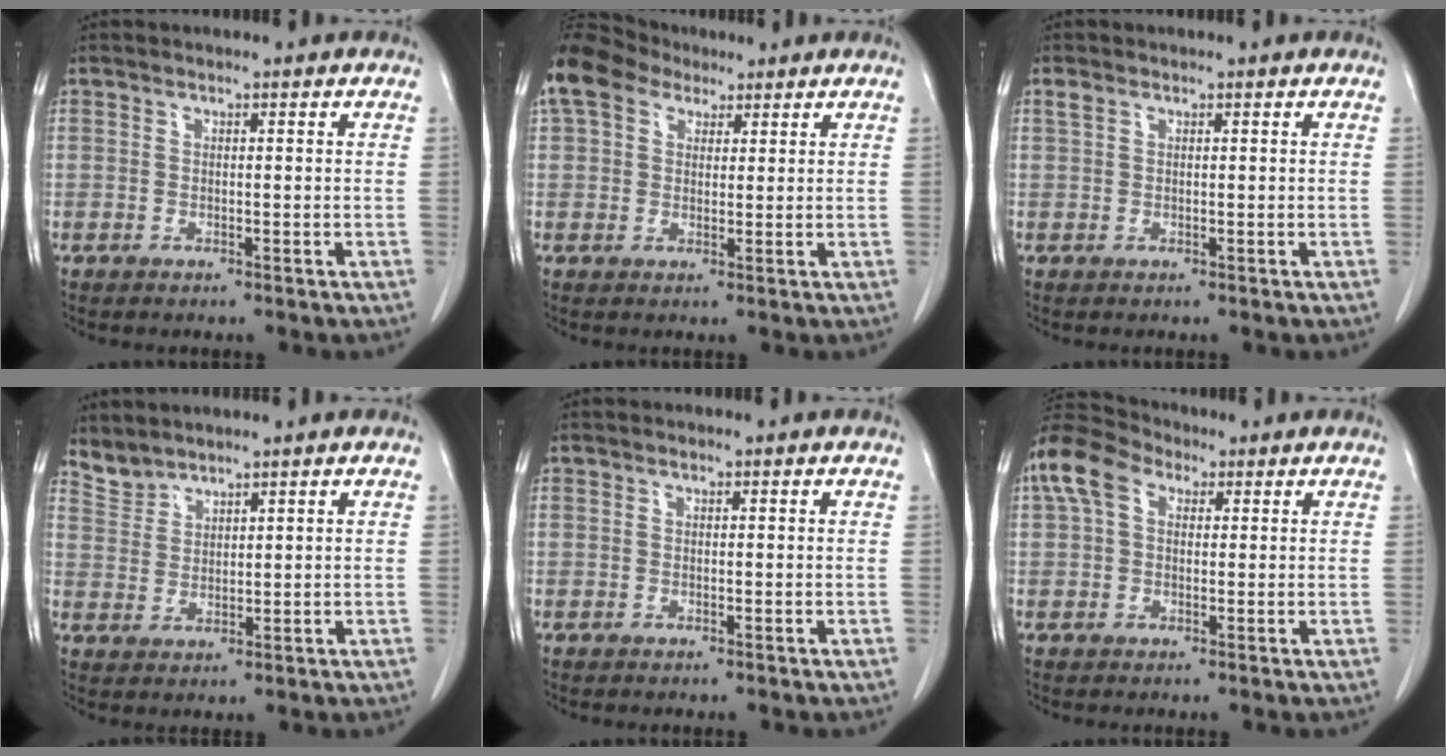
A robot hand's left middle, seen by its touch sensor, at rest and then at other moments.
{"total": 8.2, "force": [5.3, 5.1, 3.7], "torque": [-0.087, 0.045, 0.102]}
{"total": 0.8, "force": [0.5, 0.4, 0.4], "torque": [-0.015, 0.012, 0.013]}
{"total": 3.3, "force": [3.3, 0.6, -0.3], "torque": [0.000, 0.007, 0.075]}
{"total": 0.0}
{"total": 6.7, "force": [2.7, 4.2, 4.4], "torque": [-0.106, 0.041, 0.048]}